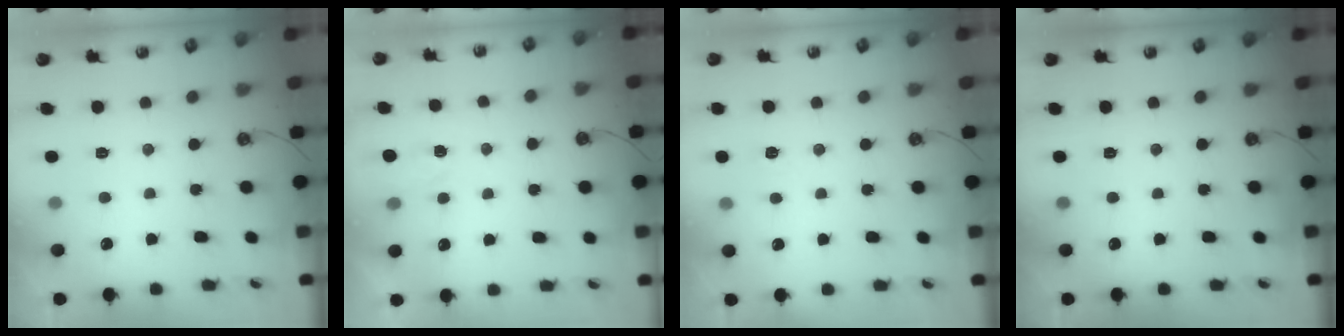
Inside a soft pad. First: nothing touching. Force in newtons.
{"total": 2.7, "press": 2.6, "slide": 0.4}
{"total": 2.3, "press": 2.3, "slide": 0.3}
{"total": 0.0}